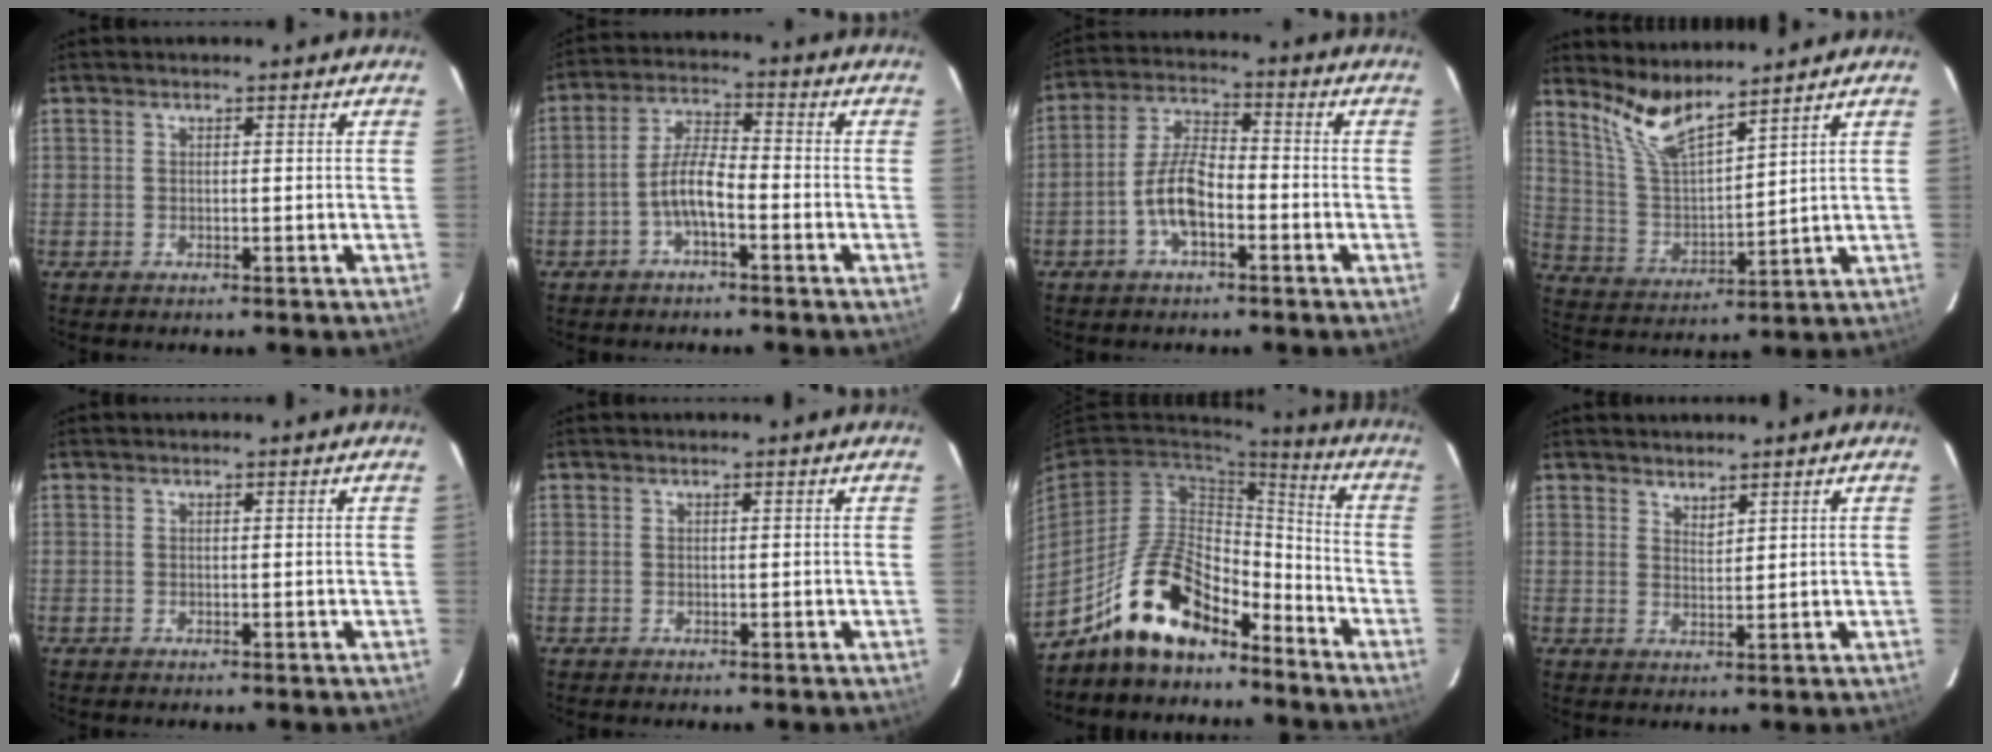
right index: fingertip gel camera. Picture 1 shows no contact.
{"total": 5.7, "force": [-2.7, 1.5, 4.8], "torque": [-0.103, 0.015, -0.051]}
{"total": 7.8, "force": [-3.1, 3.2, 6.4], "torque": [-0.137, 0.014, -0.057]}
{"total": 9.5, "force": [8.1, 1.1, 4.9], "torque": [-0.098, -0.012, 0.166]}
{"total": 0.0}
{"total": 0.0}
{"total": 15.8, "force": [-11.6, 6.9, 8.2], "torque": [-0.176, 0.021, -0.199]}
{"total": 2.2, "force": [2.0, 0.4, 0.7], "torque": [-0.010, 0.000, 0.035]}